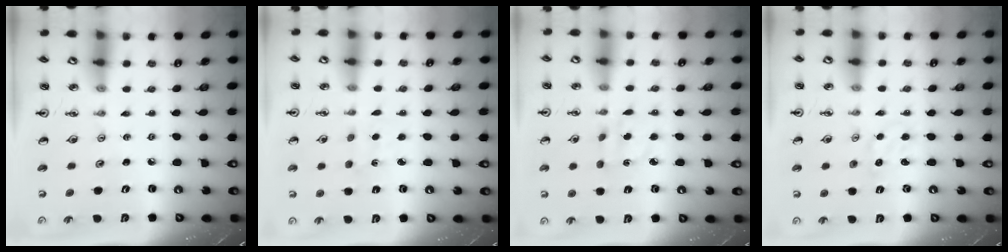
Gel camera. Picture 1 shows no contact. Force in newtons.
{"total": 1.3, "press": 1.2, "slide": 0.3}
{"total": 2.3, "press": 2.1, "slide": 0.8}
{"total": 2.3, "press": 2.3, "slide": 0.2}